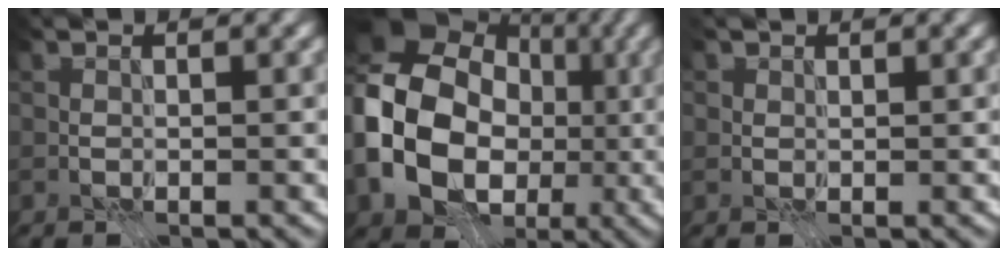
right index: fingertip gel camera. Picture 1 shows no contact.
{"total": 14.7, "force": [-1.4, 11.6, 9.0], "torque": [-0.190, -0.002, -0.023]}
{"total": 1.4, "force": [0.9, 1.0, 0.2], "torque": [-0.002, 0.000, 0.019]}